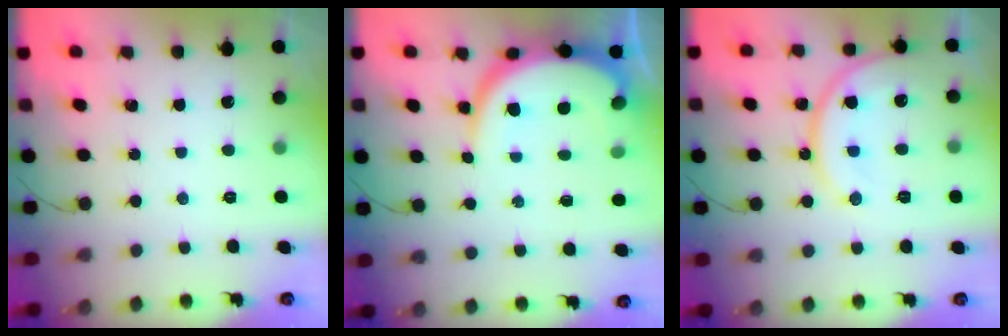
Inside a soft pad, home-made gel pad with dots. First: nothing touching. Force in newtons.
{"total": 10.9, "press": 10.8, "slide": 1.2}
{"total": 14.6, "press": 14.5, "slide": 1.7}